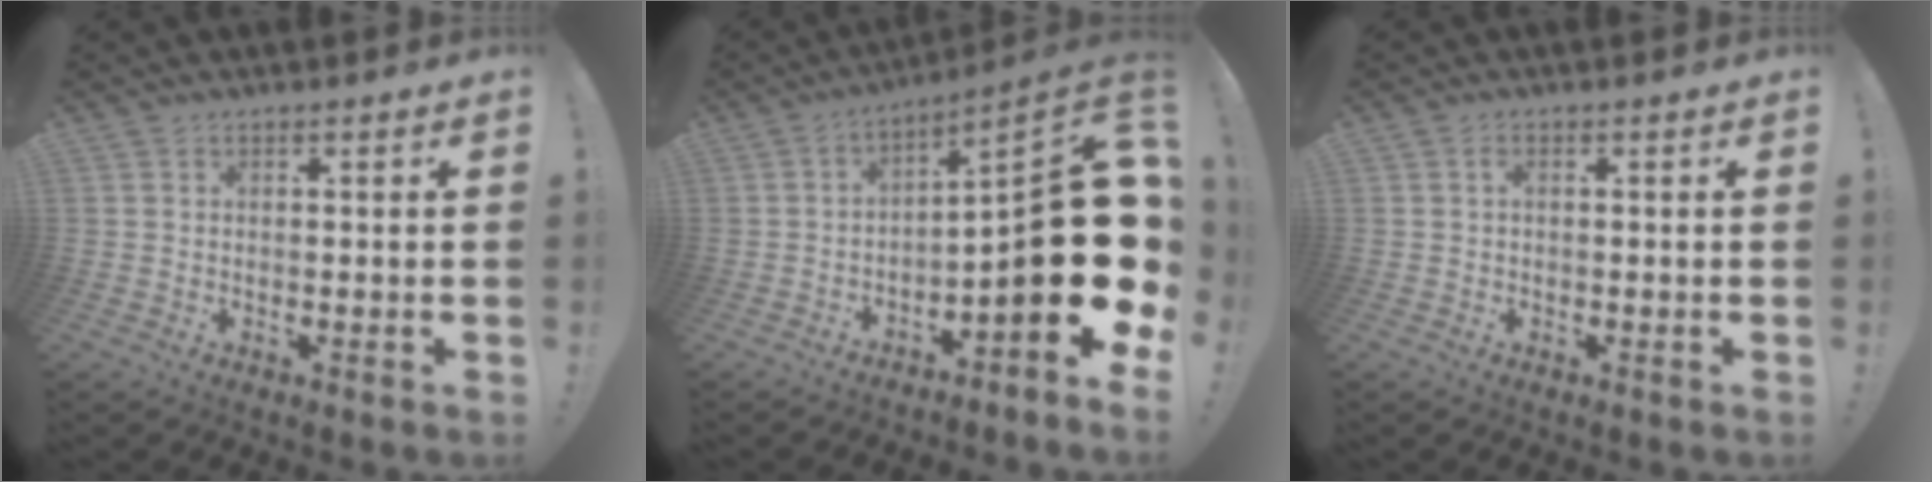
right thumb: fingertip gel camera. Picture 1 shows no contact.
{"total": 20.1, "force": [-3.3, 4.4, 19.4], "torque": [-0.282, 0.005, -0.051]}
{"total": 0.9, "force": [0.0, 0.4, 0.9], "torque": [-0.014, 0.002, -0.003]}